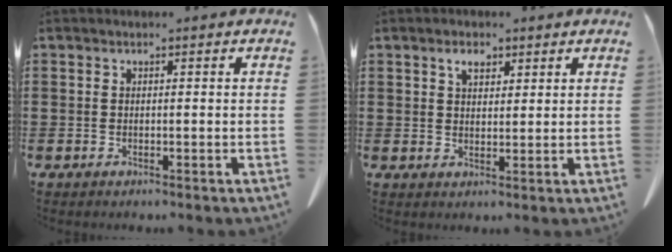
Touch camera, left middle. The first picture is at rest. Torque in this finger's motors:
{"motor_torque": [0.09, 0.17, -0.05, -0.03]}